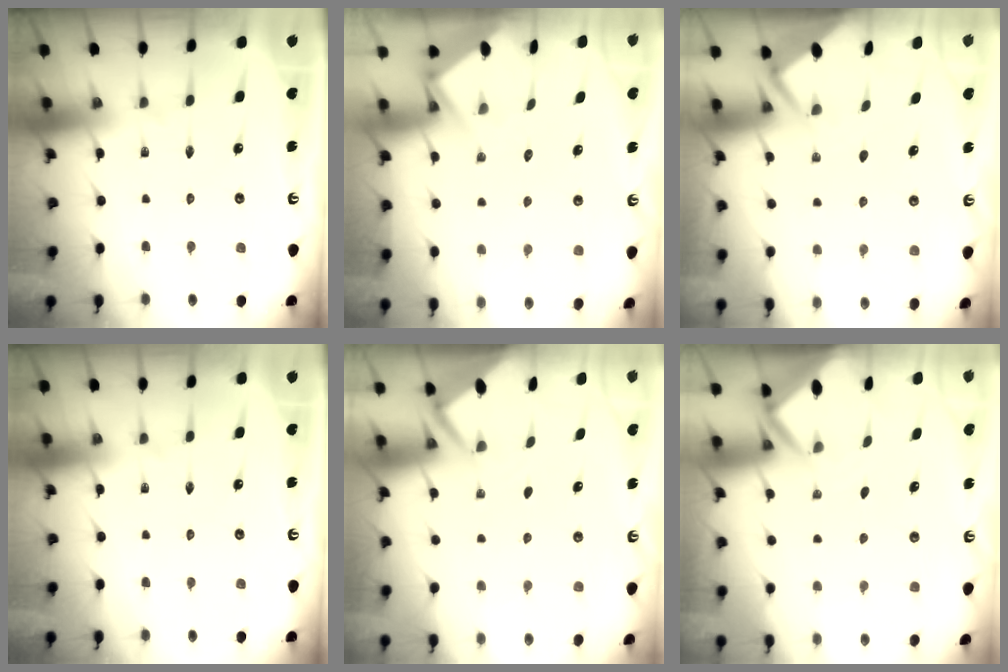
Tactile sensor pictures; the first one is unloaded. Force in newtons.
{"total": 3.9, "press": 3.9, "slide": 0.4}
{"total": 2.6, "press": 2.6, "slide": 0.3}
{"total": 0.0}
{"total": 2.6, "press": 2.6, "slide": 0.0}
{"total": 3.2, "press": 3.2, "slide": 0.2}